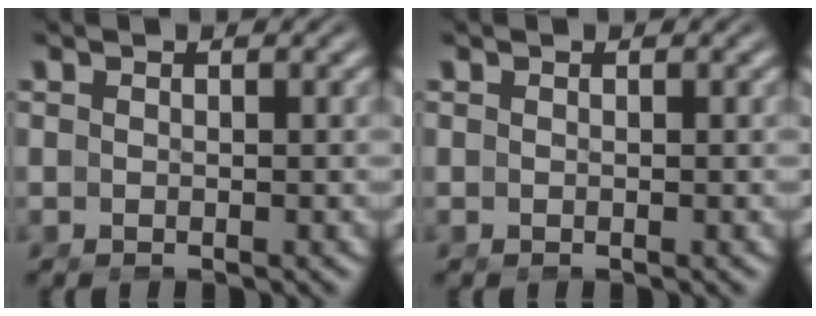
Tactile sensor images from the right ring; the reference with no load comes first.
{"total": 0.0}